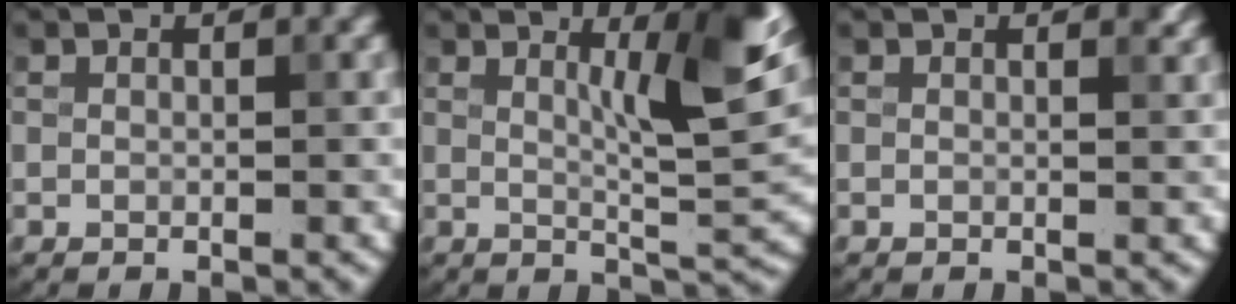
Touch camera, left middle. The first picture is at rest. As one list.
[{"total": 7.7, "force": [2.9, 1.3, 7.0], "torque": [-0.094, -0.005, 0.050]}, {"total": 0.7, "force": [0.6, 0.1, 0.3], "torque": [-0.001, -0.002, 0.010]}]